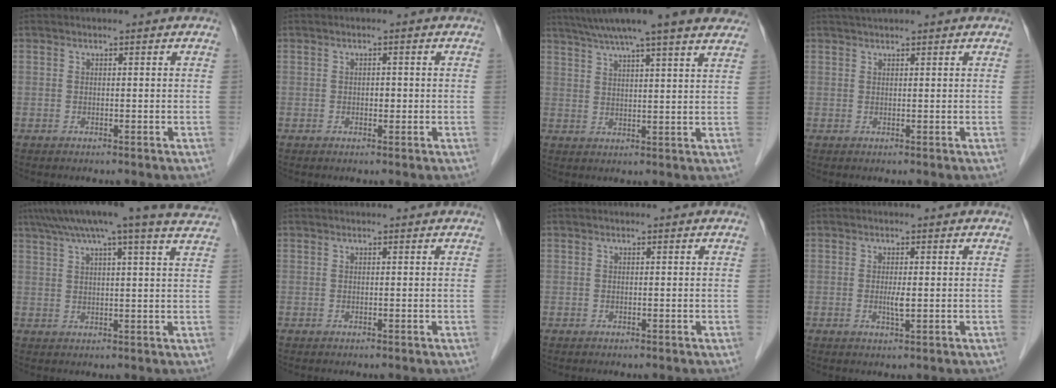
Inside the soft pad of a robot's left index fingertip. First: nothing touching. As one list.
[{"total": 1.0, "force": [-0.1, 0.6, 0.7], "torque": [-0.010, 0.003, -0.002]}, {"total": 18.5, "force": [15.3, 1.3, 10.2], "torque": [-0.164, 0.037, 0.201]}, {"total": 2.2, "force": [2.0, -0.1, 1.0], "torque": [-0.012, 0.021, 0.037]}, {"total": 18.6, "force": [15.6, 0.1, 10.2], "torque": [-0.168, 0.024, 0.195]}, {"total": 0.6, "force": [0.6, 0.1, 0.1], "torque": [-0.002, 0.012, 0.012]}, {"total": 0.0}, {"total": 1.7, "force": [-0.1, 0.2, 1.7], "torque": [-0.035, -0.003, -0.001]}]